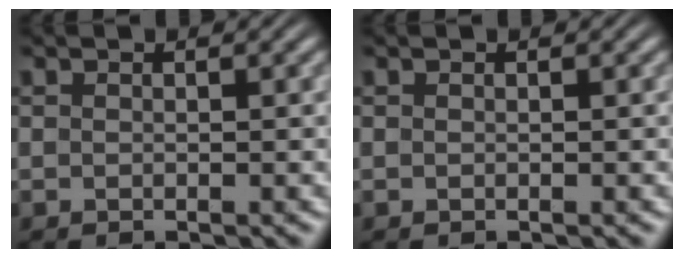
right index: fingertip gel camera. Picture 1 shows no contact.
{"total": 0.0}